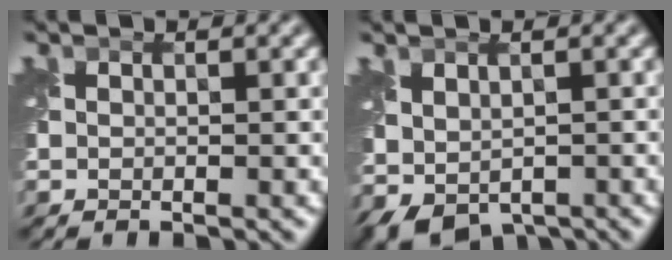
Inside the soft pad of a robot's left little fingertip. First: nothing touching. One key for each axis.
{"total": 4.4, "fx": -1.7, "fy": 2.6, "fz": 3.0, "tx": -0.059, "ty": -0.015, "tz": -0.022}